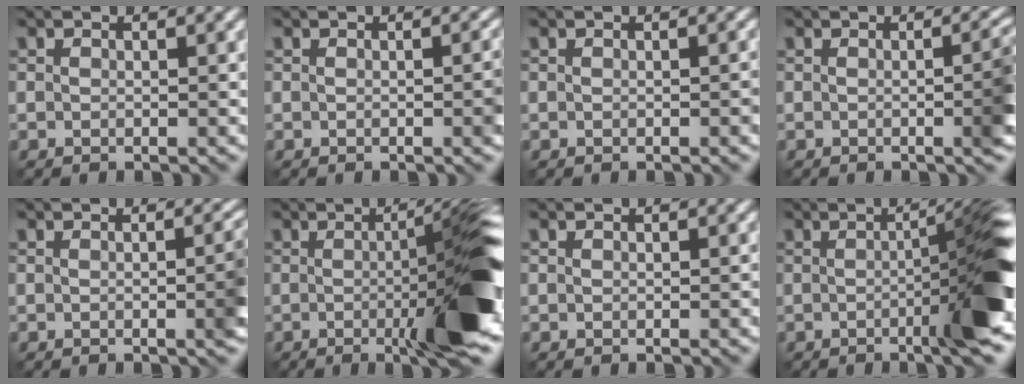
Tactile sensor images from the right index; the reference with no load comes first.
{"total": 1.8, "force": [-0.2, 0.4, 1.8], "torque": [-0.019, 0.005, -0.001]}
{"total": 0.9, "force": [-0.3, 0.1, 0.9], "torque": [-0.011, 0.004, -0.002]}
{"total": 3.7, "force": [-0.2, 1.0, 3.6], "torque": [-0.036, 0.008, -0.002]}
{"total": 3.2, "force": [-0.2, 0.8, 3.1], "torque": [-0.031, 0.008, -0.002]}
{"total": 10.7, "force": [-1.2, 1.8, 10.5], "torque": [-0.129, -0.001, -0.017]}
{"total": 0.6, "force": [-0.2, 0.1, 0.5], "torque": [-0.004, 0.001, -0.002]}
{"total": 8.7, "force": [-1.3, 1.3, 8.5], "torque": [-0.102, 0.007, -0.021]}